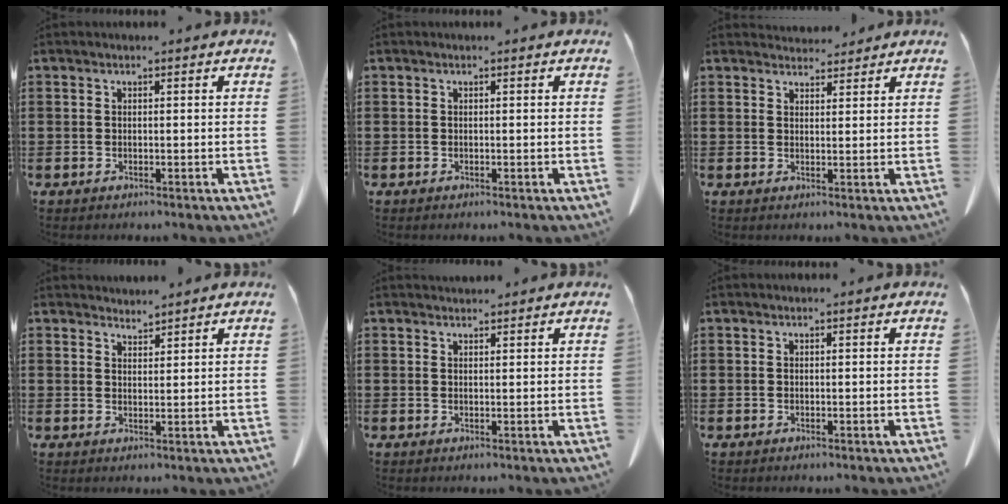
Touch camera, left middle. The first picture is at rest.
{"total": 0.0}
{"total": 3.0, "force": [2.9, 0.6, 0.1], "torque": [-0.002, -0.011, 0.053]}
{"total": 2.1, "force": [2.1, 0.0, -0.3], "torque": [0.001, -0.003, 0.040]}
{"total": 1.1, "force": [1.1, 0.2, 0.1], "torque": [-0.003, 0.000, 0.021]}
{"total": 0.0}